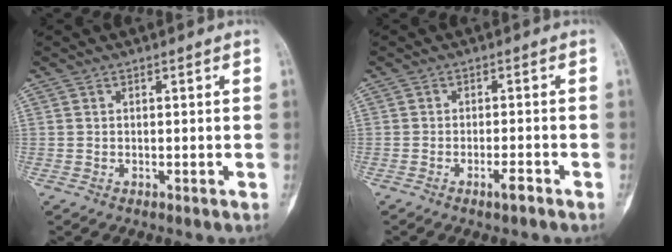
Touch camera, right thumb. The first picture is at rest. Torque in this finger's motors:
{"motor_torque": [-0.20, -0.04, 0.03, 0.14, -0.03]}